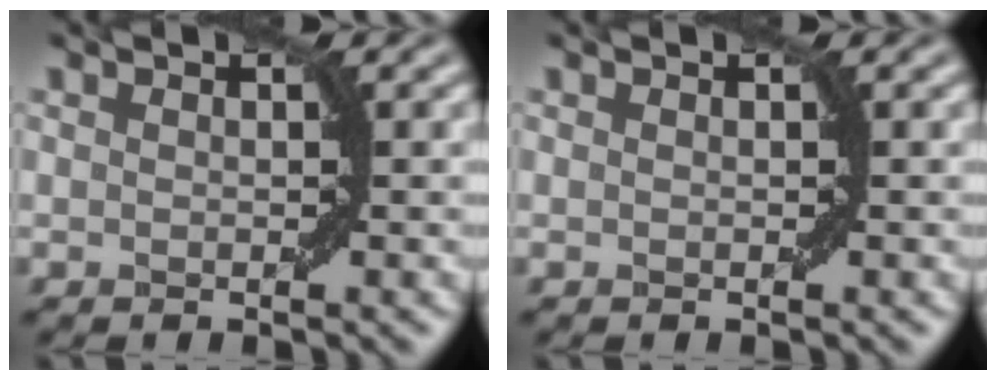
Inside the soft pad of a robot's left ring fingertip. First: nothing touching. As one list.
[{"total": 0.0}]